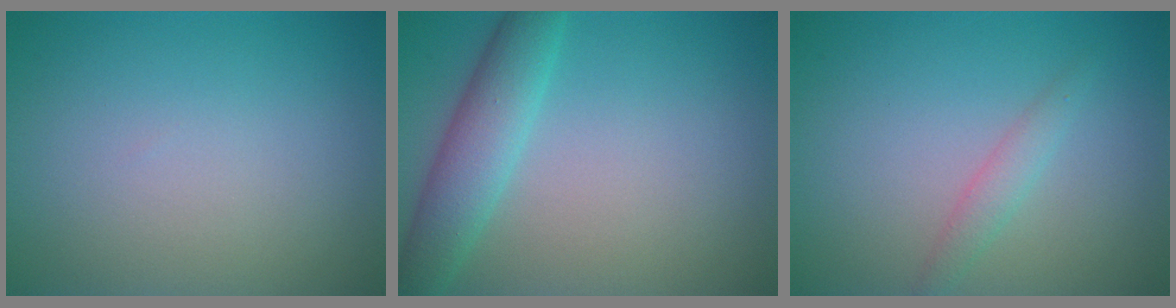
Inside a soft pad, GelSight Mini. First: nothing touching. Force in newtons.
{"total": 4.2, "press": 4.2, "slide": 0.2}
{"total": 1.5, "press": 1.5, "slide": 0.1}